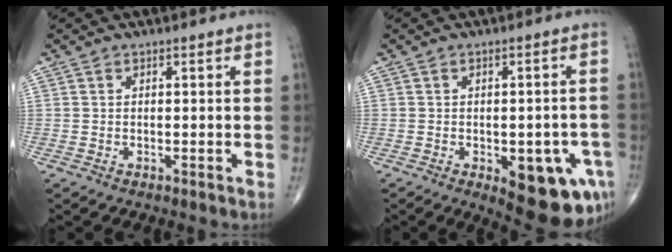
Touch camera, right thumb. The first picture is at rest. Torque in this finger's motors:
{"motor_torque": [1.86, 1.54, 0.50, -0.68, 0.27]}